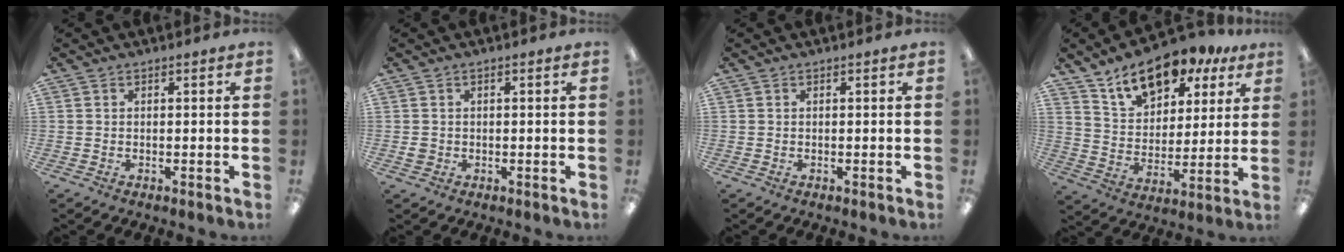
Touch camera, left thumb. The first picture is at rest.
{"total": 1.6, "force": [-0.1, 1.5, 0.6], "torque": [-0.012, 0.004, -0.004]}
{"total": 0.0}
{"total": 13.5, "force": [10.3, 6.8, 5.5], "torque": [-0.084, -0.060, 0.187]}